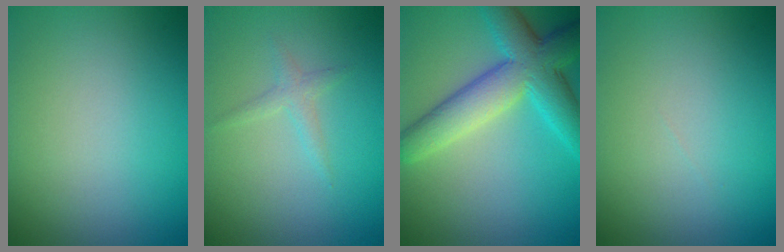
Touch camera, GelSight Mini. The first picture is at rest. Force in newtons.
{"total": 1.2, "press": 1.2, "slide": 0.1}
{"total": 7.9, "press": 7.9, "slide": 0.0}
{"total": 0.0}